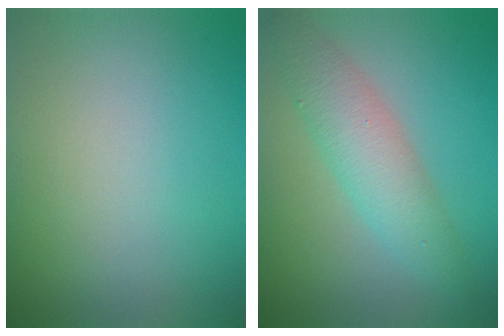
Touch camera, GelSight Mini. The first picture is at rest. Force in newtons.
{"total": 4.3, "press": 4.3, "slide": 0.1}